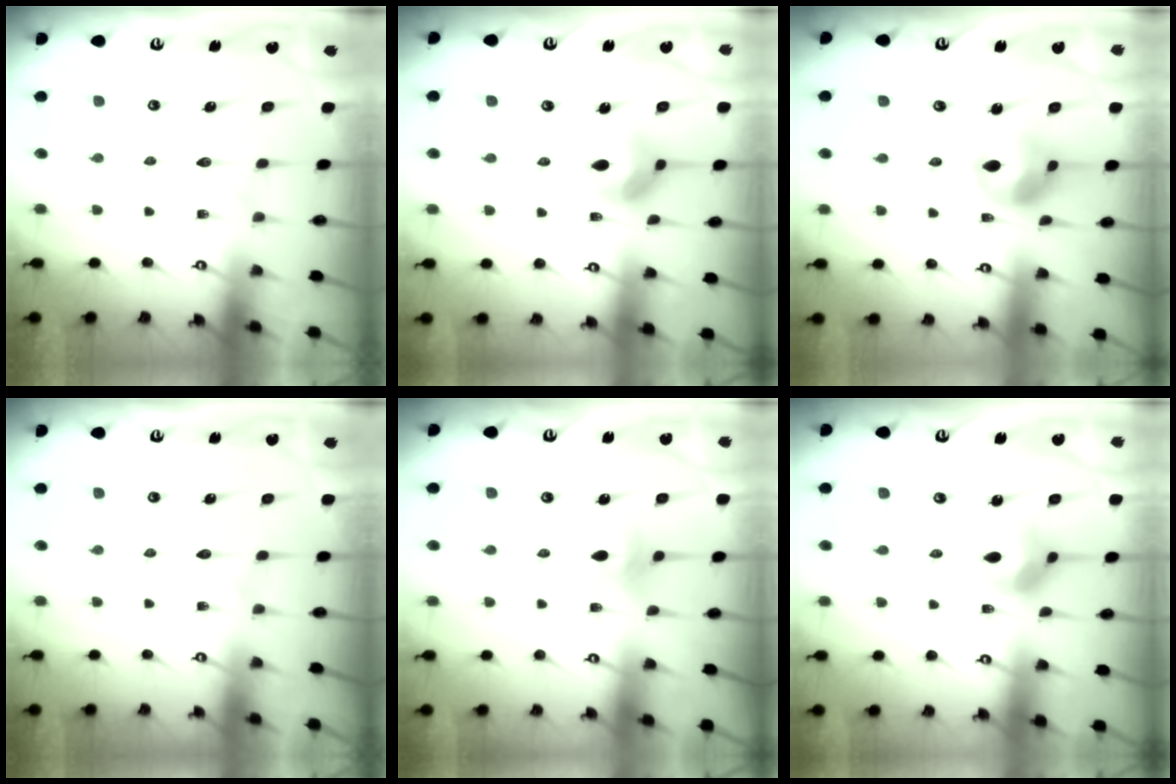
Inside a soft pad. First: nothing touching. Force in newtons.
{"total": 9.2, "press": 9.1, "slide": 1.5}
{"total": 9.9, "press": 9.8, "slide": 1.2}
{"total": 0.0}
{"total": 4.6, "press": 4.5, "slide": 1.0}
{"total": 6.0, "press": 5.9, "slide": 0.6}